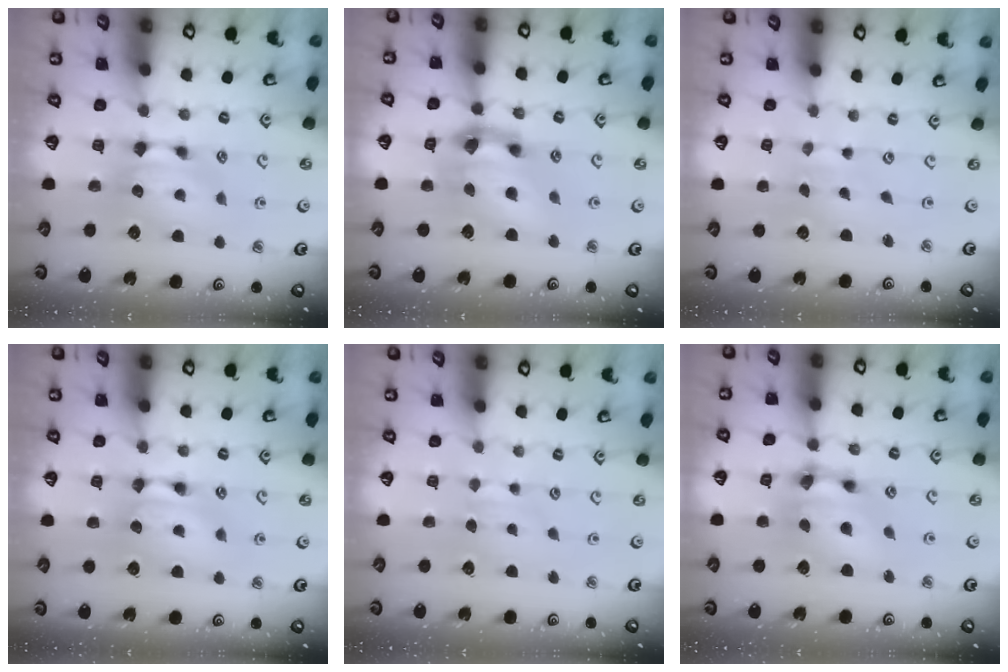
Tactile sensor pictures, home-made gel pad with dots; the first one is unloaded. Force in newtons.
{"total": 6.8, "press": 6.3, "slide": 2.4}
{"total": 5.0, "press": 5.0, "slide": 0.2}
{"total": 1.7, "press": 1.7, "slide": 0.1}
{"total": 2.8, "press": 2.8, "slide": 0.4}
{"total": 6.8, "press": 6.5, "slide": 2.0}